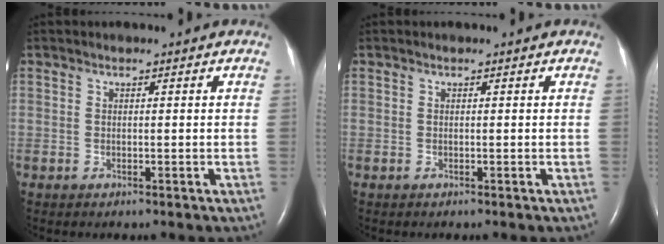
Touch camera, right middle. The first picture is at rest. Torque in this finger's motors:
{"motor_torque": [0.00, 0.00, 0.00, 0.00]}